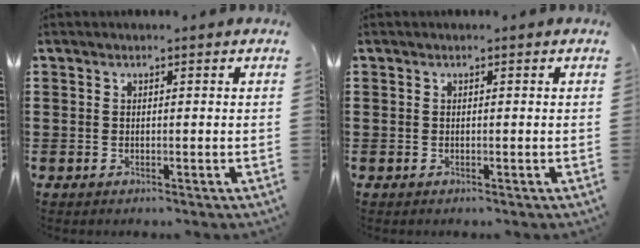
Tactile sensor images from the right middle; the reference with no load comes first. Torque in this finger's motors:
{"motor_torque": [0.21, -0.20, -0.01, 0.01]}